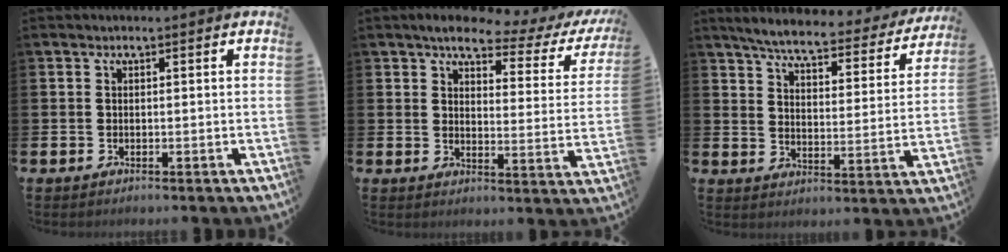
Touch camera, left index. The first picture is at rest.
{"total": 5.0, "force": [3.9, 2.0, 2.4], "torque": [-0.051, -0.026, 0.057]}
{"total": 5.9, "force": [5.4, 0.8, 2.4], "torque": [-0.064, -0.040, 0.083]}